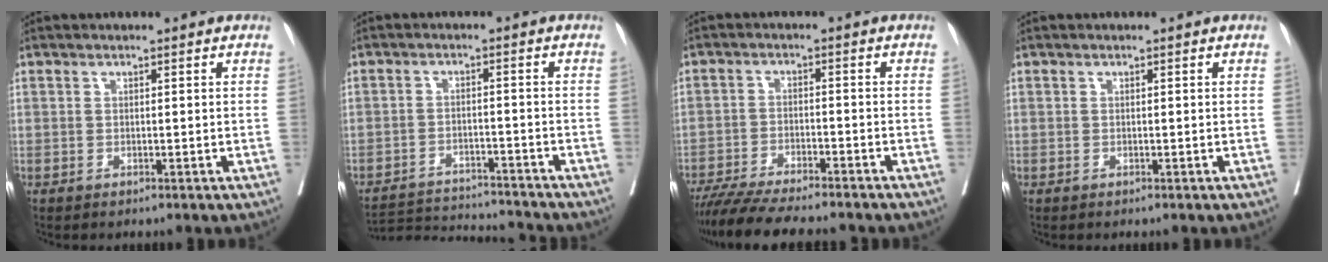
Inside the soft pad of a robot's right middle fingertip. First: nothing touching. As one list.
[{"total": 10.3, "force": [-10.3, -0.6, 0.8], "torque": [-0.014, 0.003, -0.163]}, {"total": 12.8, "force": [-11.2, 1.2, 6.0], "torque": [-0.085, -0.021, -0.171]}, {"total": 0.0}]